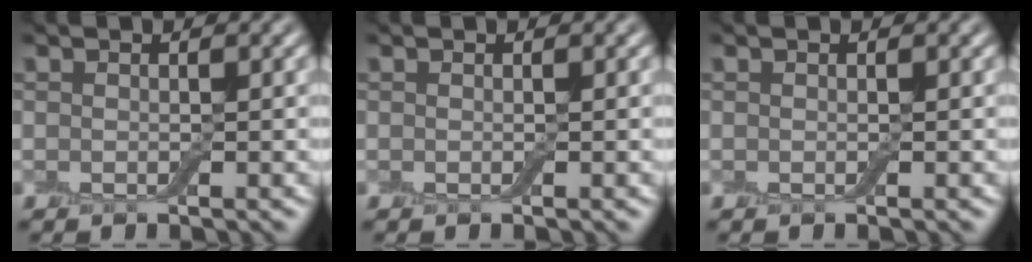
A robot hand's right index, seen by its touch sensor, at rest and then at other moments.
{"total": 0.0}
{"total": 0.0}